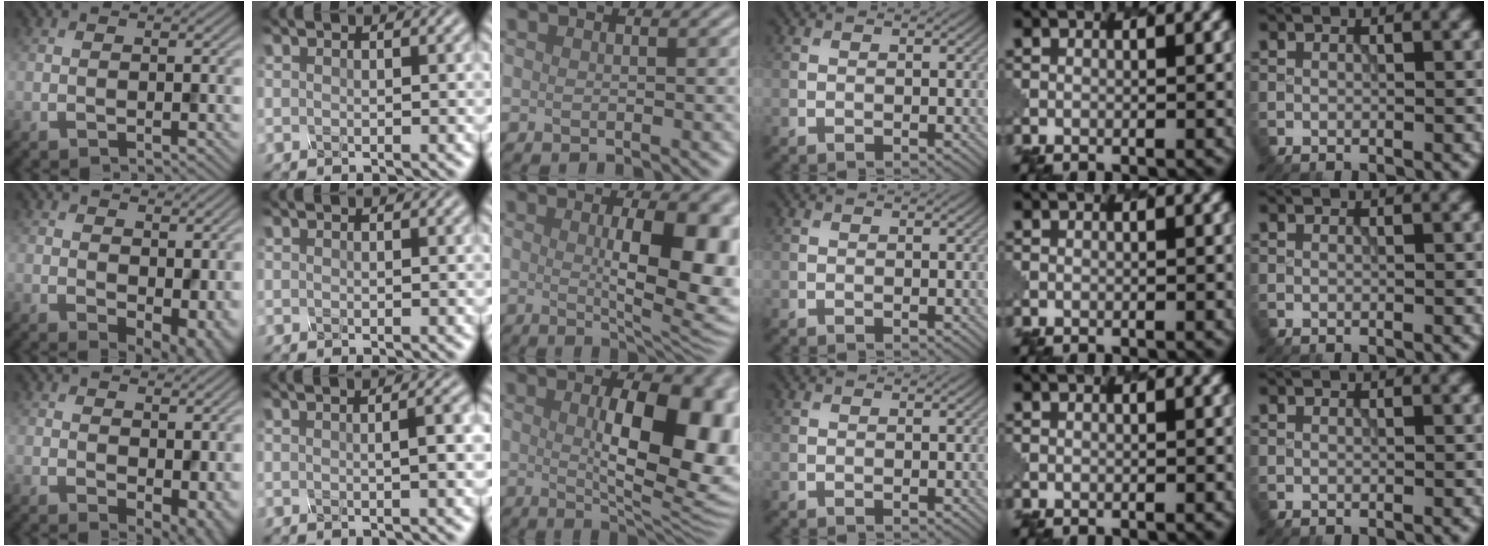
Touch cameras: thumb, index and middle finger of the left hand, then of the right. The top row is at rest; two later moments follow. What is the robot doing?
{"motion": "unscrew", "object": "spray bottle"}